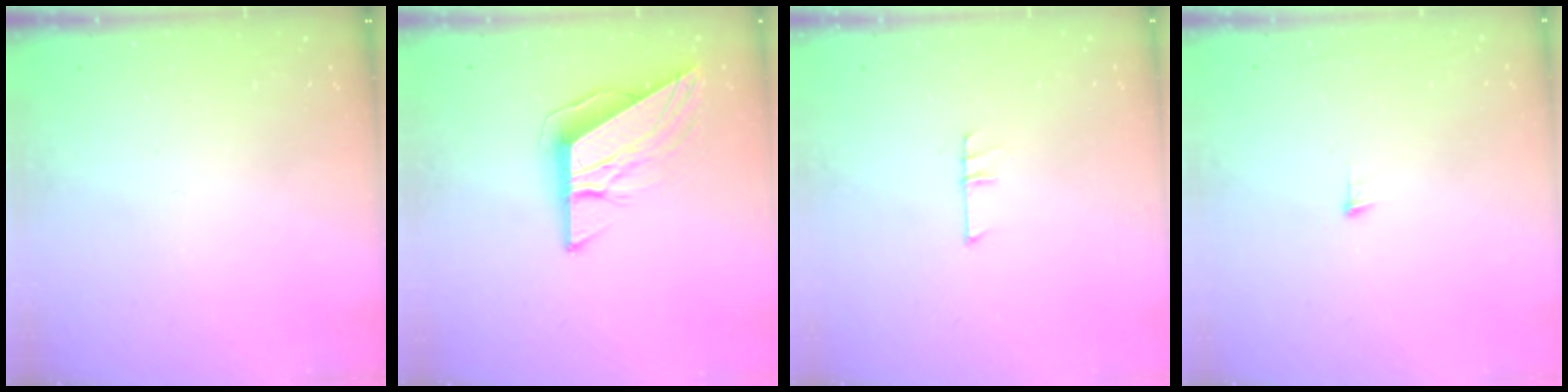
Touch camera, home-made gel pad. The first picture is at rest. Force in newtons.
{"total": 9.4, "press": 9.4, "slide": 0.4}
{"total": 5.5, "press": 5.4, "slide": 0.6}
{"total": 3.6, "press": 3.6, "slide": 0.3}